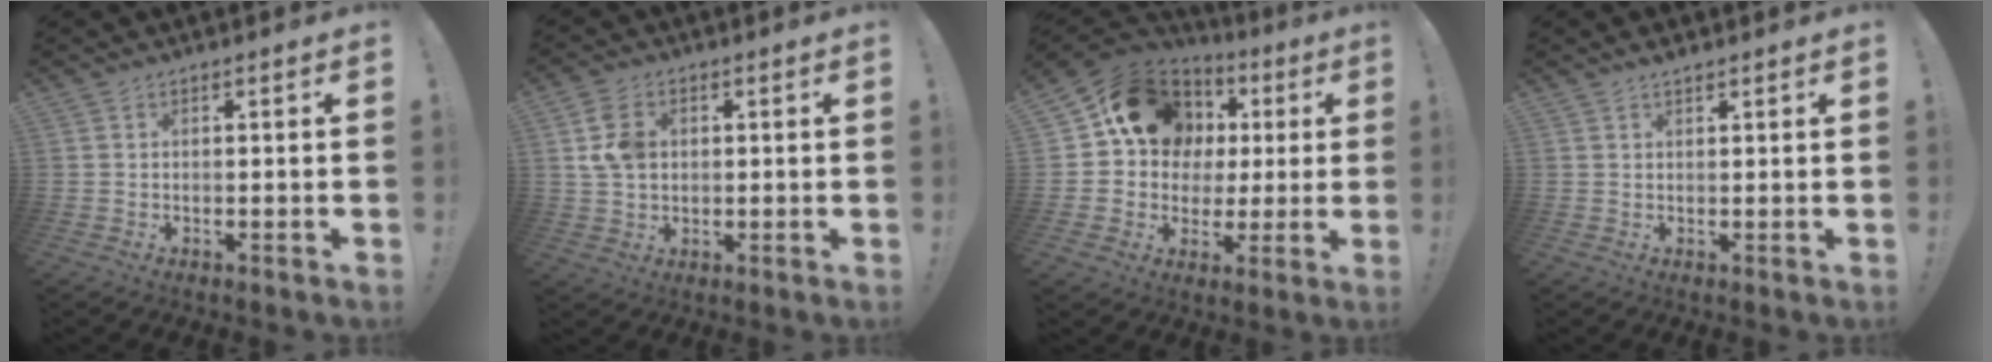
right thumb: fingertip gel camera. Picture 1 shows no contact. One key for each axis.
{"total": 8.0, "fx": 1.6, "fy": 6.0, "fz": 5.2, "tx": -0.105, "ty": 0.006, "tz": 0.030}
{"total": 16.8, "fx": 5.6, "fy": 13.7, "fz": 7.9, "tx": -0.104, "ty": -0.023, "tz": 0.121}
{"total": 1.6, "fx": 1.4, "fy": 0.5, "fz": 0.6, "tx": -0.012, "ty": -0.003, "tz": 0.026}